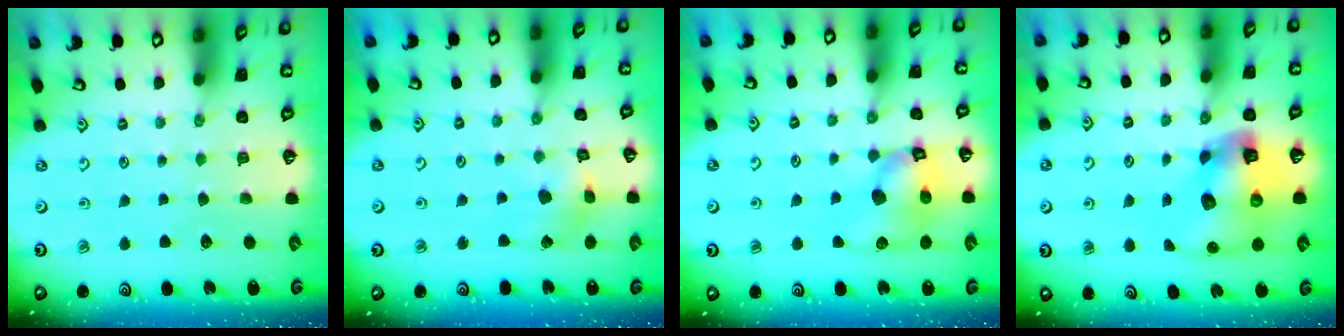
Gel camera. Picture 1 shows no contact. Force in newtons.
{"total": 6.3, "press": 6.3, "slide": 0.7}
{"total": 12.3, "press": 12.2, "slide": 1.6}
{"total": 13.8, "press": 13.6, "slide": 2.3}